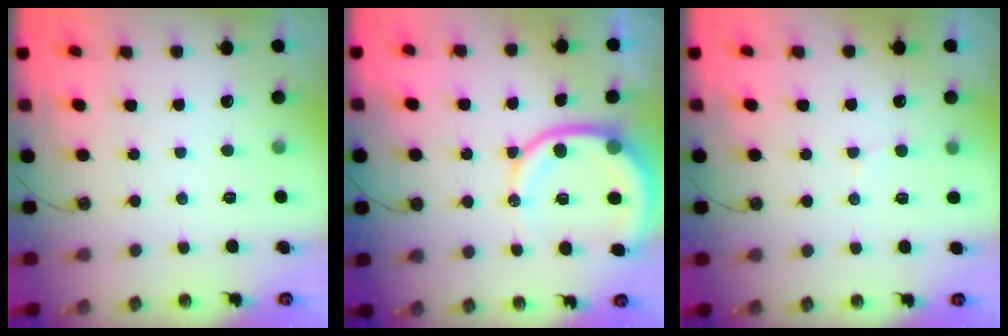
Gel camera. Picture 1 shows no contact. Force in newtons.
{"total": 11.7, "press": 11.6, "slide": 1.4}
{"total": 5.2, "press": 5.1, "slide": 1.1}